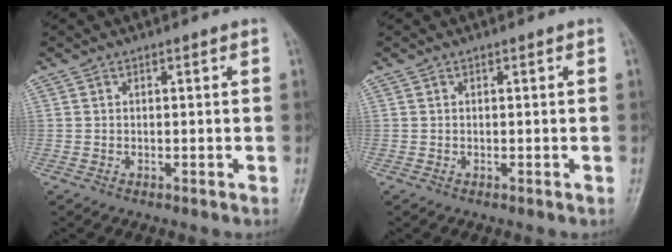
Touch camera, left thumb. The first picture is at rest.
{"total": 0.0}